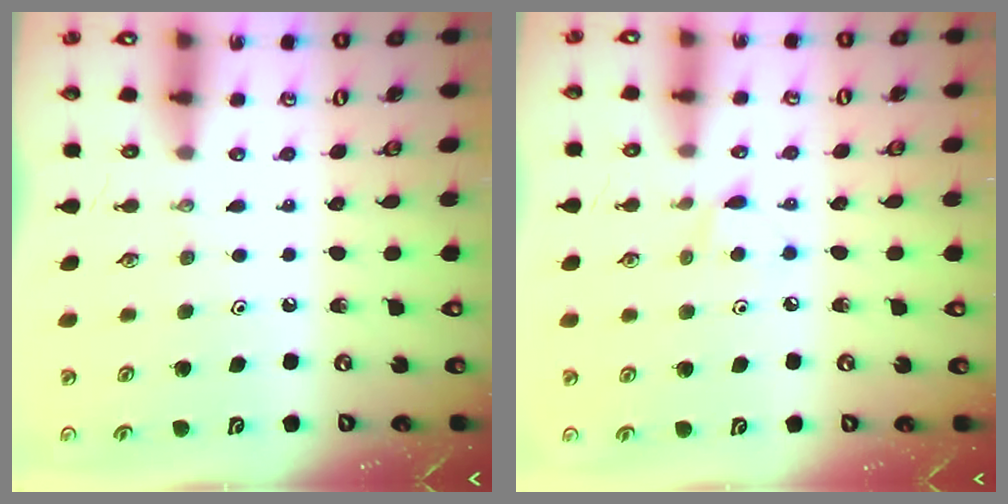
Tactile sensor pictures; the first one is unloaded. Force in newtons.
{"total": 5.7, "press": 5.7, "slide": 0.5}